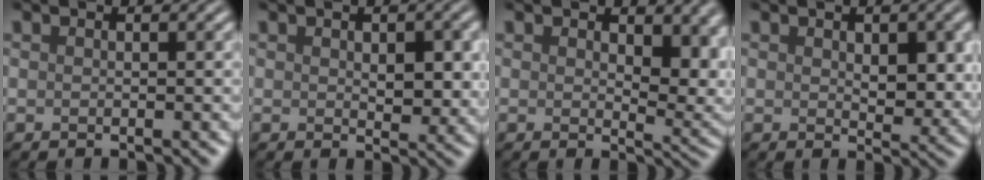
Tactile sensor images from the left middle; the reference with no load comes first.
{"total": 3.9, "force": [0.5, 2.1, 3.3], "torque": [-0.043, -0.005, 0.011]}
{"total": 5.5, "force": [1.7, 3.2, 4.2], "torque": [-0.053, -0.014, 0.030]}
{"total": 4.3, "force": [0.7, 2.3, 3.6], "torque": [-0.047, -0.007, 0.016]}